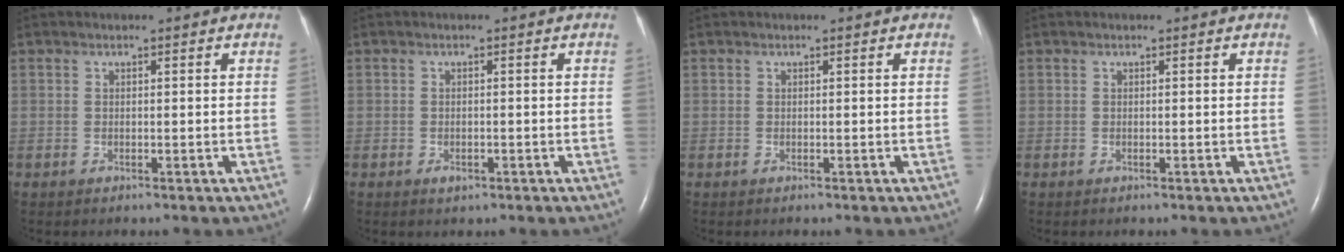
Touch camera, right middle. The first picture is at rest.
{"total": 1.1, "force": [-0.6, 0.7, 0.6], "torque": [-0.013, -0.001, -0.004]}
{"total": 0.0}
{"total": 0.0}